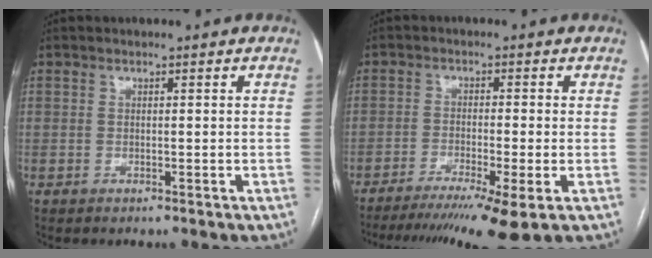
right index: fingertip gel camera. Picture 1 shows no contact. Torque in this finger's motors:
{"motor_torque": [0.91, -0.83, 0.35, 0.10]}